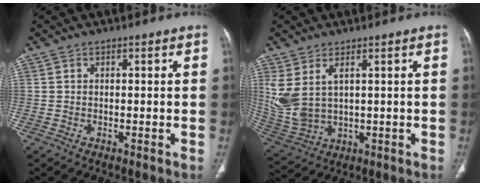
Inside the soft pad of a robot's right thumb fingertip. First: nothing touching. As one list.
[{"total": 9.6, "force": [3.0, 5.1, 7.5], "torque": [-0.176, -0.010, 0.082]}]